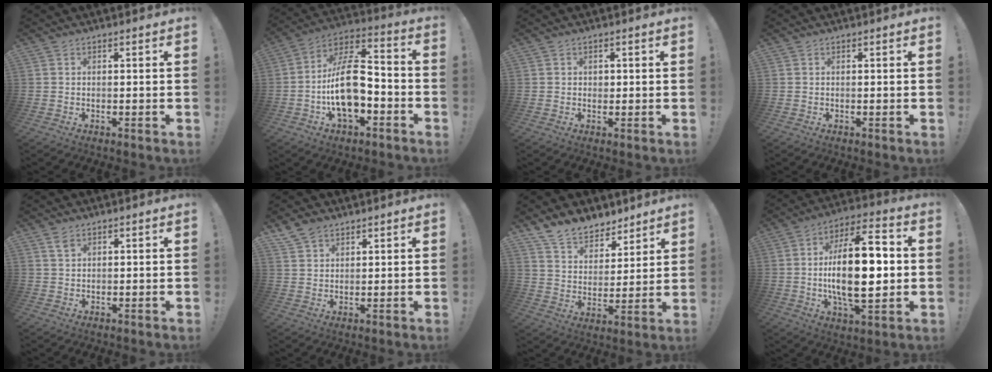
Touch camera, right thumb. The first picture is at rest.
{"total": 18.4, "force": [-4.4, 10.3, 14.5], "torque": [-0.259, 0.029, -0.071]}
{"total": 1.0, "force": [0.1, 1.0, 0.1], "torque": [-0.002, 0.001, 0.002]}
{"total": 0.0}
{"total": 2.3, "force": [1.5, 1.3, 1.1], "torque": [-0.017, -0.004, 0.027]}
{"total": 5.0, "force": [4.0, 2.7, 1.3], "torque": [-0.025, -0.021, 0.078]}
{"total": 11.7, "force": [9.8, 5.9, 2.7], "torque": [-0.061, -0.074, 0.192]}
{"total": 21.0, "force": [-0.7, 8.9, 19.1], "torque": [-0.326, 0.001, -0.017]}